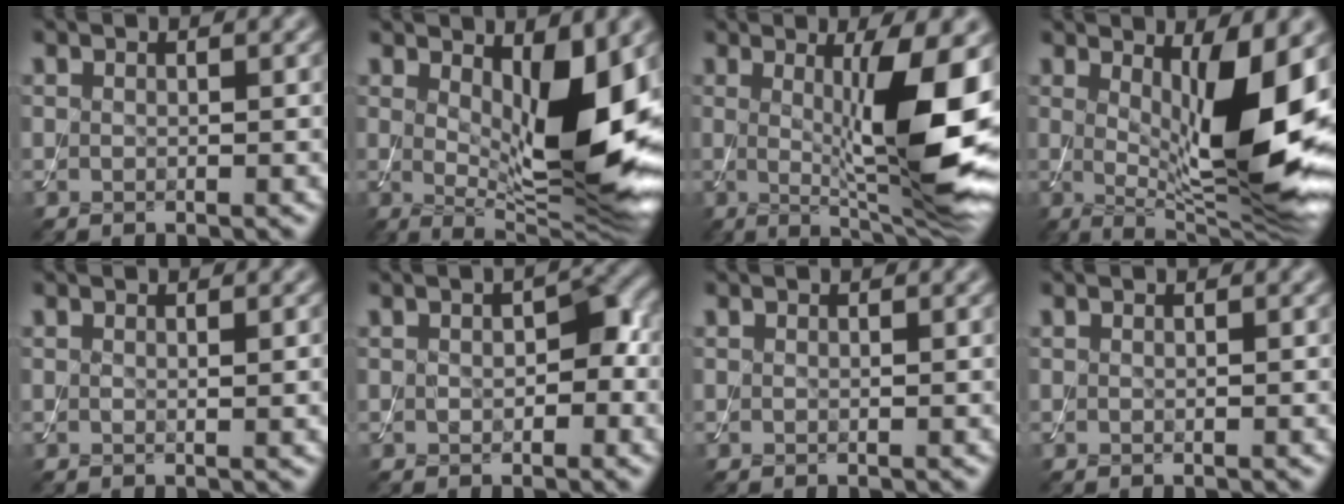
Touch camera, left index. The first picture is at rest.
{"total": 10.1, "force": [1.3, 3.6, 9.4], "torque": [-0.141, -0.023, 0.029]}
{"total": 10.6, "force": [0.8, 2.1, 10.4], "torque": [-0.146, -0.017, 0.021]}
{"total": 10.8, "force": [1.3, 2.9, 10.3], "torque": [-0.154, -0.024, 0.030]}
{"total": 1.1, "force": [0.2, 0.2, 1.1], "torque": [-0.016, -0.003, 0.003]}
{"total": 3.0, "force": [-0.1, 1.7, 2.5], "torque": [-0.037, 0.005, -0.003]}
{"total": 0.0}
{"total": 0.0}